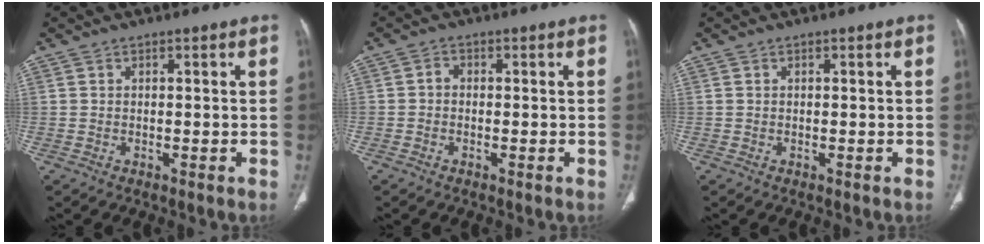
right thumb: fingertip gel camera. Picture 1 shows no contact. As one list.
[{"total": 1.4, "force": [-0.3, 1.1, 0.8], "torque": [-0.007, 0.004, -0.009]}, {"total": 0.0}]